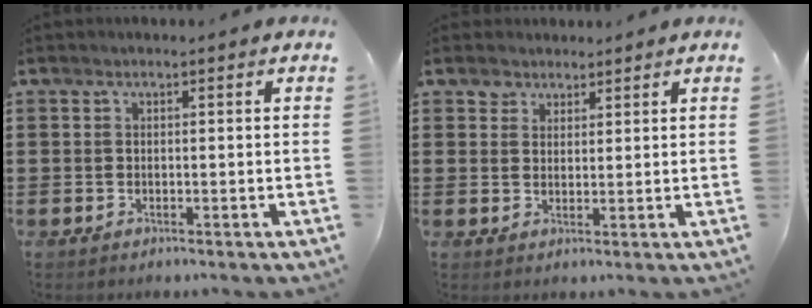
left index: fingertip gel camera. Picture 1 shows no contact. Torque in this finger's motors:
{"motor_torque": [0.04, 0.01, 0.01, -0.02]}